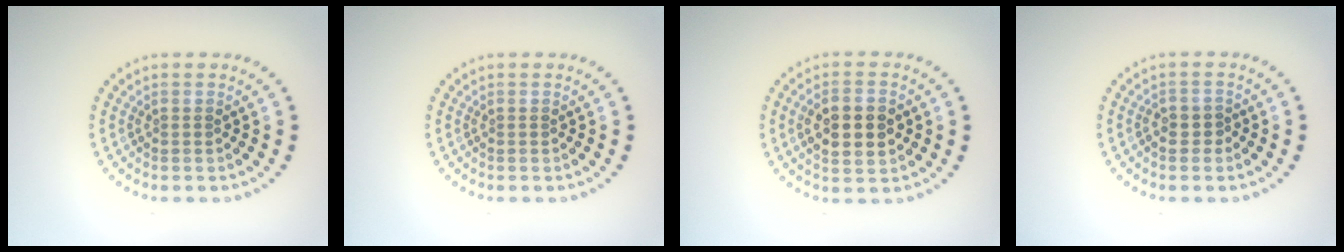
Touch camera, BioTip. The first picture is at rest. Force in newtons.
{"total": 0.0}
{"total": 4.7, "press": 4.7, "slide": 0.4}
{"total": 1.4, "press": 1.2, "slide": 0.6}